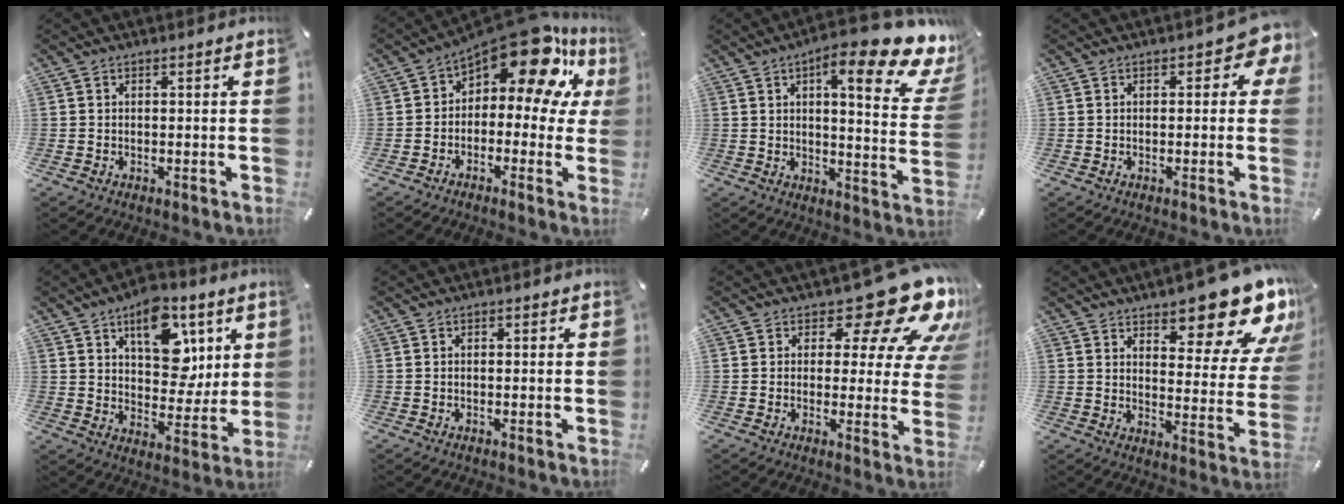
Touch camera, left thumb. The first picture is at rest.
{"total": 17.2, "force": [10.2, 7.4, 11.7], "torque": [-0.183, -0.073, 0.170]}
{"total": 17.3, "force": [10.3, 4.5, 13.2], "torque": [-0.185, -0.074, 0.155]}
{"total": 5.1, "force": [1.3, 2.7, 4.1], "torque": [-0.049, 0.001, 0.017]}
{"total": 15.1, "force": [7.0, 9.6, 9.4], "torque": [-0.123, -0.028, 0.123]}
{"total": 0.6, "force": [-0.2, 0.4, 0.4], "torque": [-0.006, 0.001, -0.005]}
{"total": 18.9, "force": [10.9, 8.2, 13.0], "torque": [-0.163, -0.072, 0.178]}
{"total": 16.3, "force": [12.2, 6.0, 9.0], "torque": [-0.108, -0.099, 0.201]}